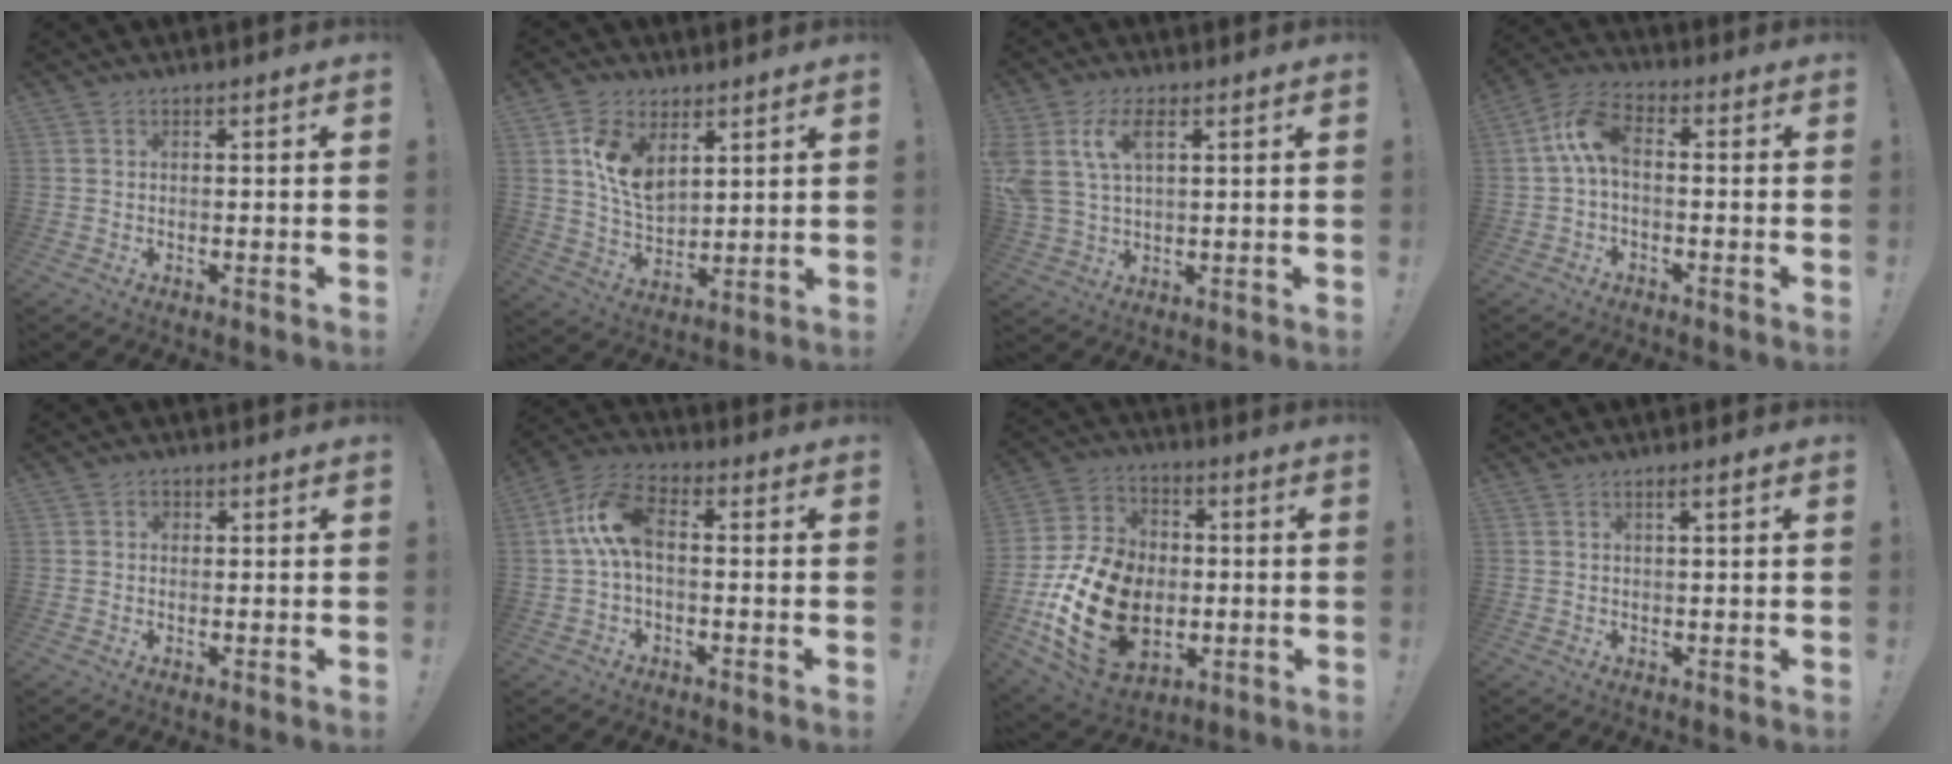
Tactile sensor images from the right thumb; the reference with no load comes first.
{"total": 12.3, "force": [4.6, 9.0, 7.0], "torque": [-0.118, -0.010, 0.091]}
{"total": 9.6, "force": [3.9, 5.4, 7.0], "torque": [-0.156, 0.000, 0.072]}
{"total": 9.0, "force": [0.3, 4.7, 7.7], "torque": [-0.155, 0.011, 0.009]}
{"total": 1.4, "force": [0.1, 1.2, 0.8], "torque": [-0.016, 0.005, 0.000]}
{"total": 10.6, "force": [0.5, 5.7, 9.0], "torque": [-0.182, 0.009, 0.012]}
{"total": 22.6, "force": [-4.9, 16.5, 14.6], "torque": [-0.281, 0.032, -0.065]}
{"total": 1.9, "force": [0.6, 0.0, 1.8], "torque": [-0.031, 0.000, 0.007]}